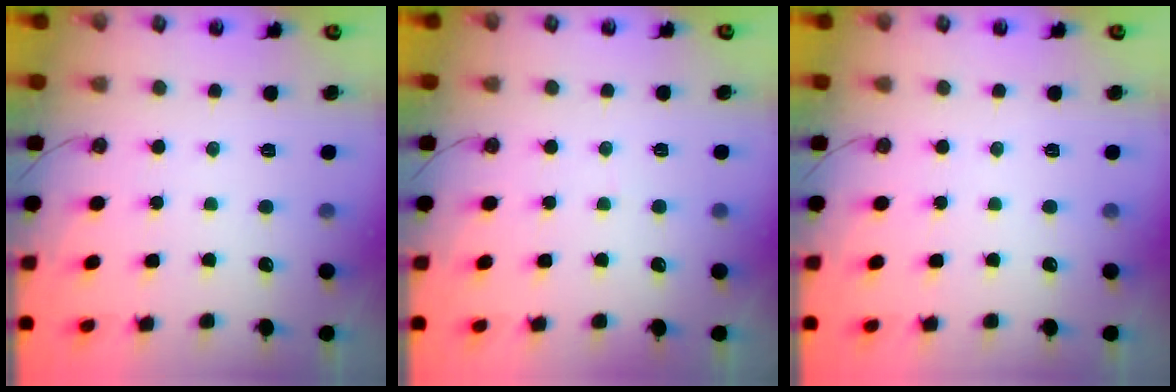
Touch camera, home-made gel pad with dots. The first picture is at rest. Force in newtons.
{"total": 1.8, "press": 1.7, "slide": 0.1}
{"total": 0.0}